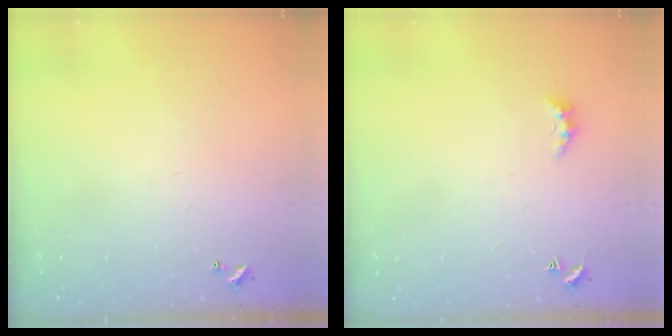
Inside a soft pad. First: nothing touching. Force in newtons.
{"total": 2.4, "press": 2.4, "slide": 0.6}